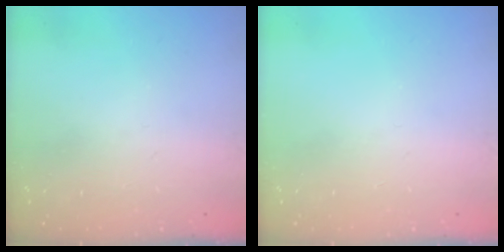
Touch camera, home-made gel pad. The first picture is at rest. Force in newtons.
{"total": 0.0}